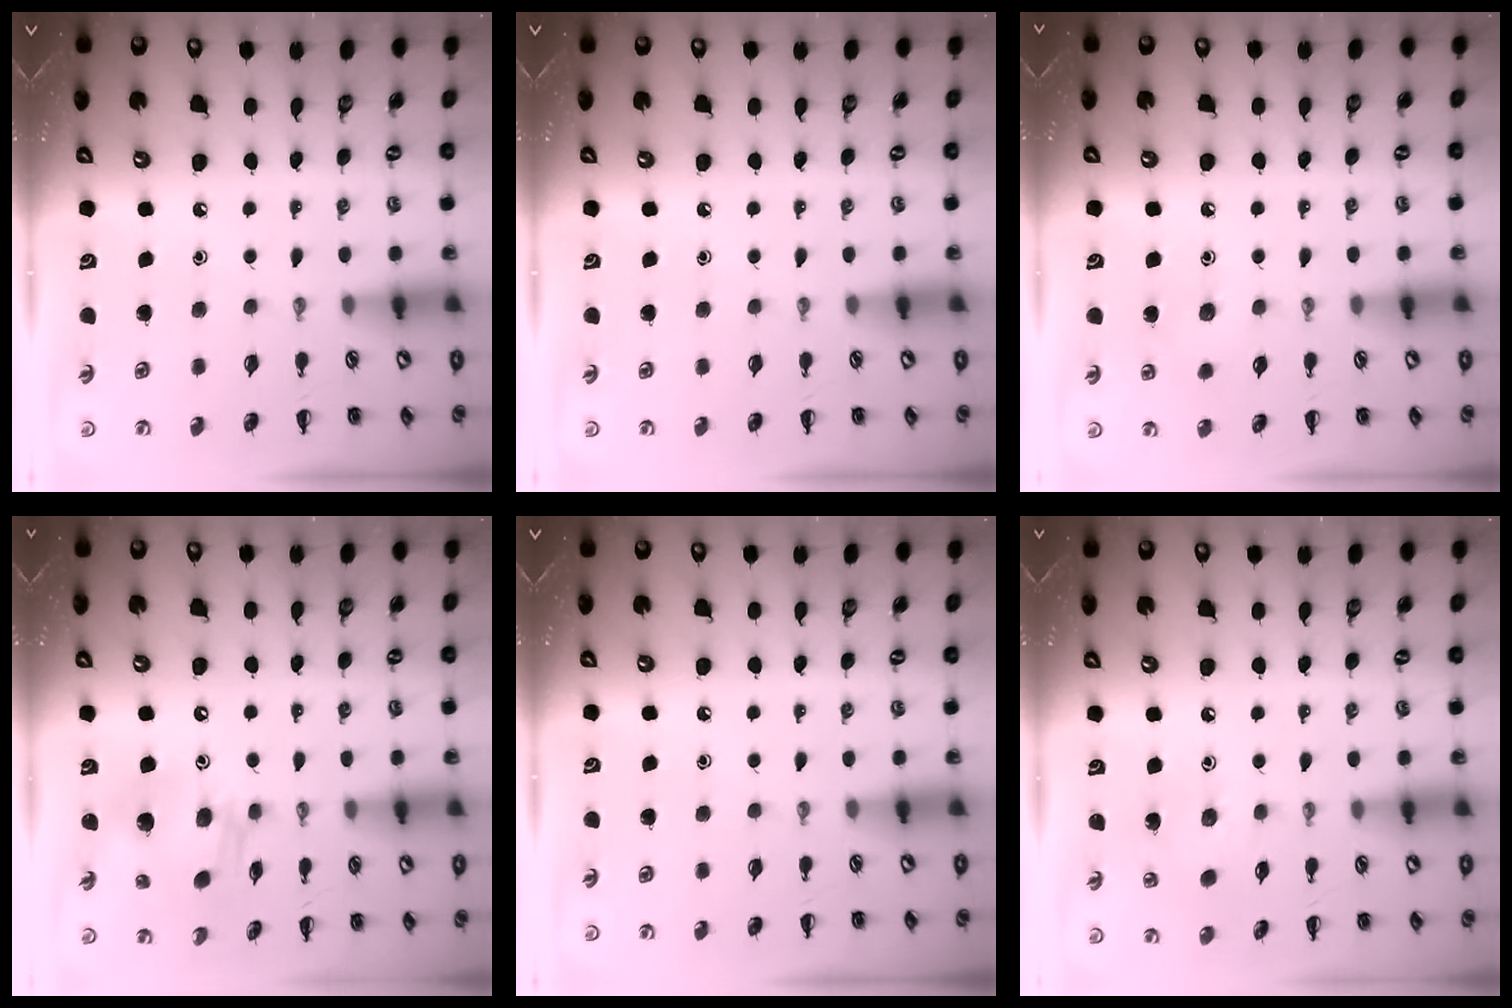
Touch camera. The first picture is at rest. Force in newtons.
{"total": 0.0}
{"total": 6.1, "press": 5.8, "slide": 1.8}
{"total": 13.4, "press": 12.8, "slide": 3.9}
{"total": 0.0}
{"total": 4.3, "press": 4.2, "slide": 1.1}